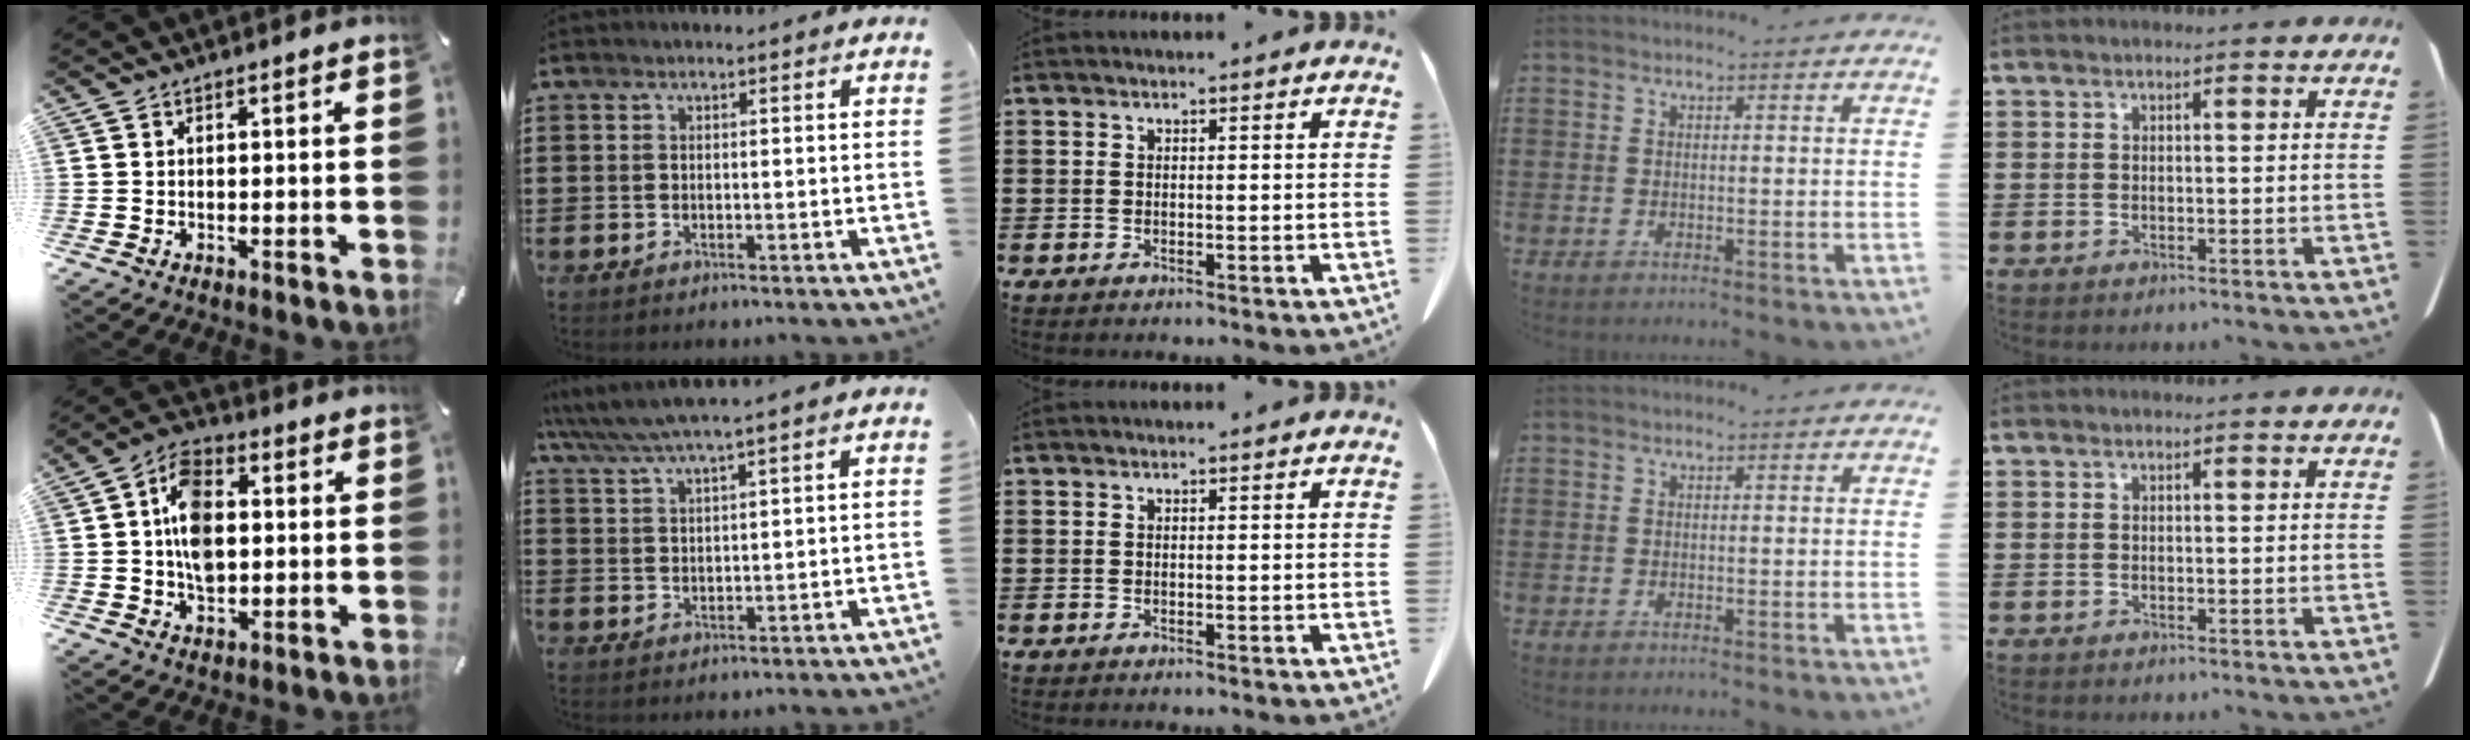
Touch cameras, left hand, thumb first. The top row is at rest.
{"thumb": {"total": 11.0, "force": [0.5, 7.8, 7.8], "torque": [-0.141, 0.007, 0.009]}, "index": {"total": 4.7, "force": [3.9, -0.1, 2.5], "torque": [-0.061, -0.011, 0.068]}}